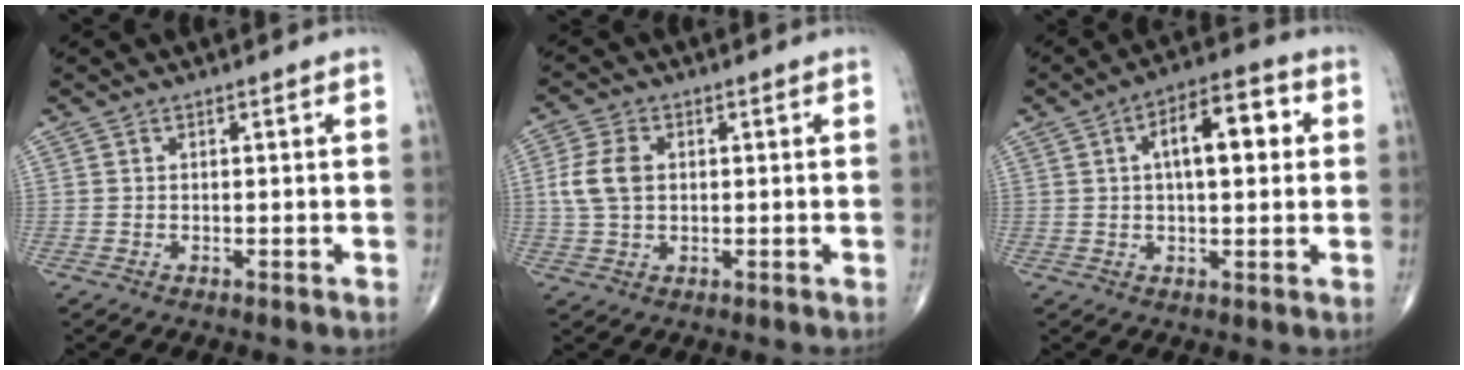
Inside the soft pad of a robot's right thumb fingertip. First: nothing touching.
{"total": 6.3, "force": [0.8, 4.2, 4.7], "torque": [-0.102, 0.006, 0.014]}
{"total": 11.4, "force": [2.3, 5.0, 9.9], "torque": [-0.135, 0.021, 0.029]}